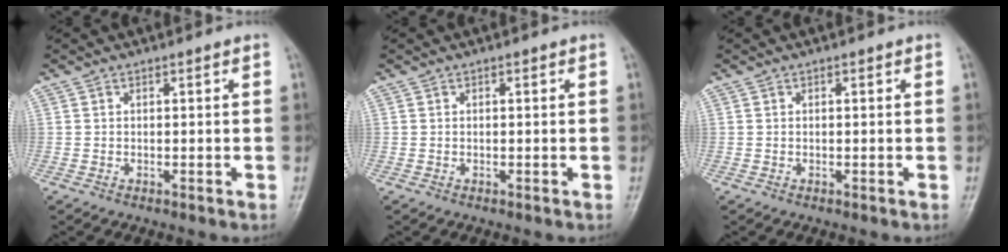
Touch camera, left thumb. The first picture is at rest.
{"total": 0.0}
{"total": 0.0}